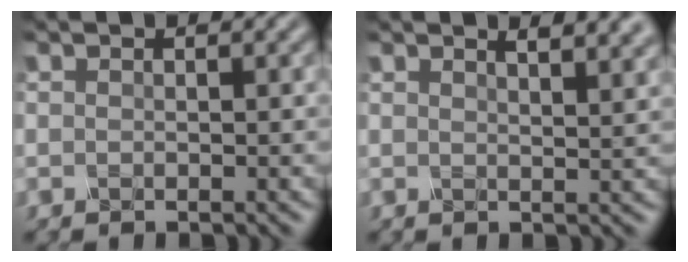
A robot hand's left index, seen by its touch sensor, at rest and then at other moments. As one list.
[{"total": 5.2, "force": [3.6, 2.0, 3.2], "torque": [-0.014, 0.025, 0.019]}]